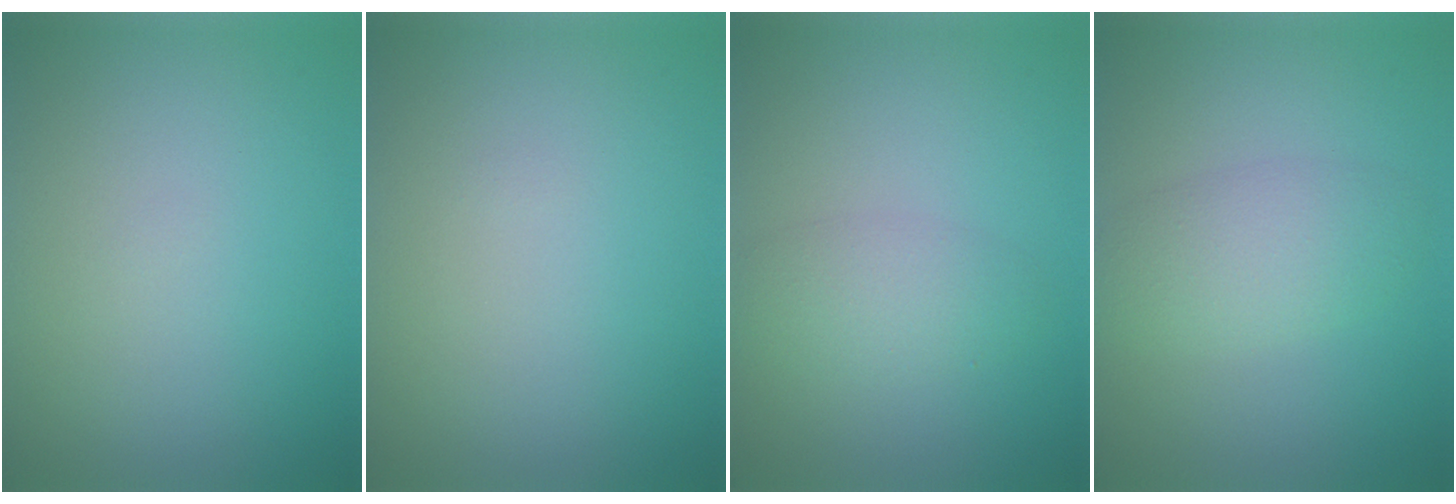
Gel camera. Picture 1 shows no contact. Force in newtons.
{"total": 0.0}
{"total": 2.7, "press": 2.7, "slide": 0.1}
{"total": 3.4, "press": 3.4, "slide": 0.2}